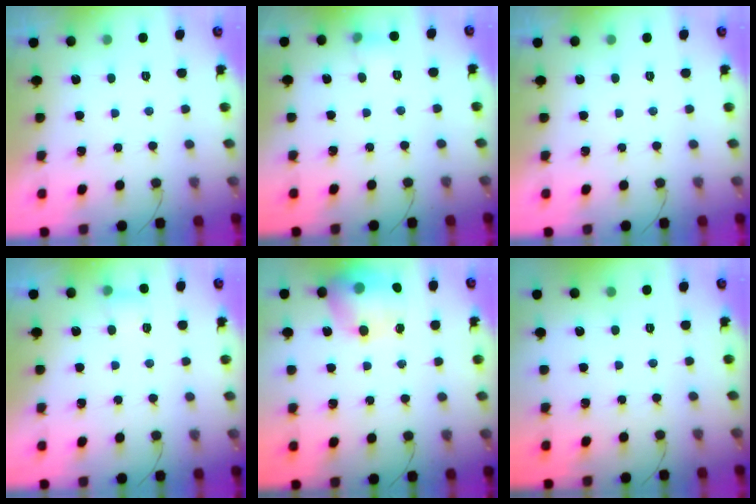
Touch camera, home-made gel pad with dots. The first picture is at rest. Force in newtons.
{"total": 5.1, "press": 4.8, "slide": 1.6}
{"total": 0.0}
{"total": 5.0, "press": 3.8, "slide": 3.3}
{"total": 17.2, "press": 17.1, "slide": 1.2}
{"total": 0.0}